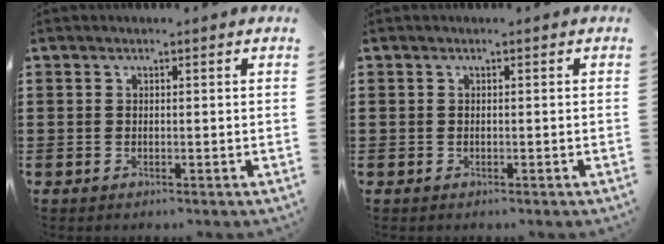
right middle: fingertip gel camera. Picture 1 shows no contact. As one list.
[{"total": 0.0}]